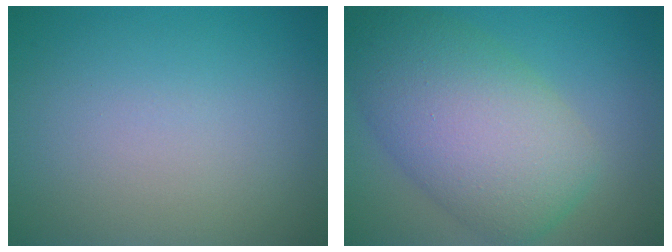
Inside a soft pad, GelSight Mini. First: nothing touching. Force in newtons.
{"total": 9.5, "press": 9.5, "slide": 0.4}